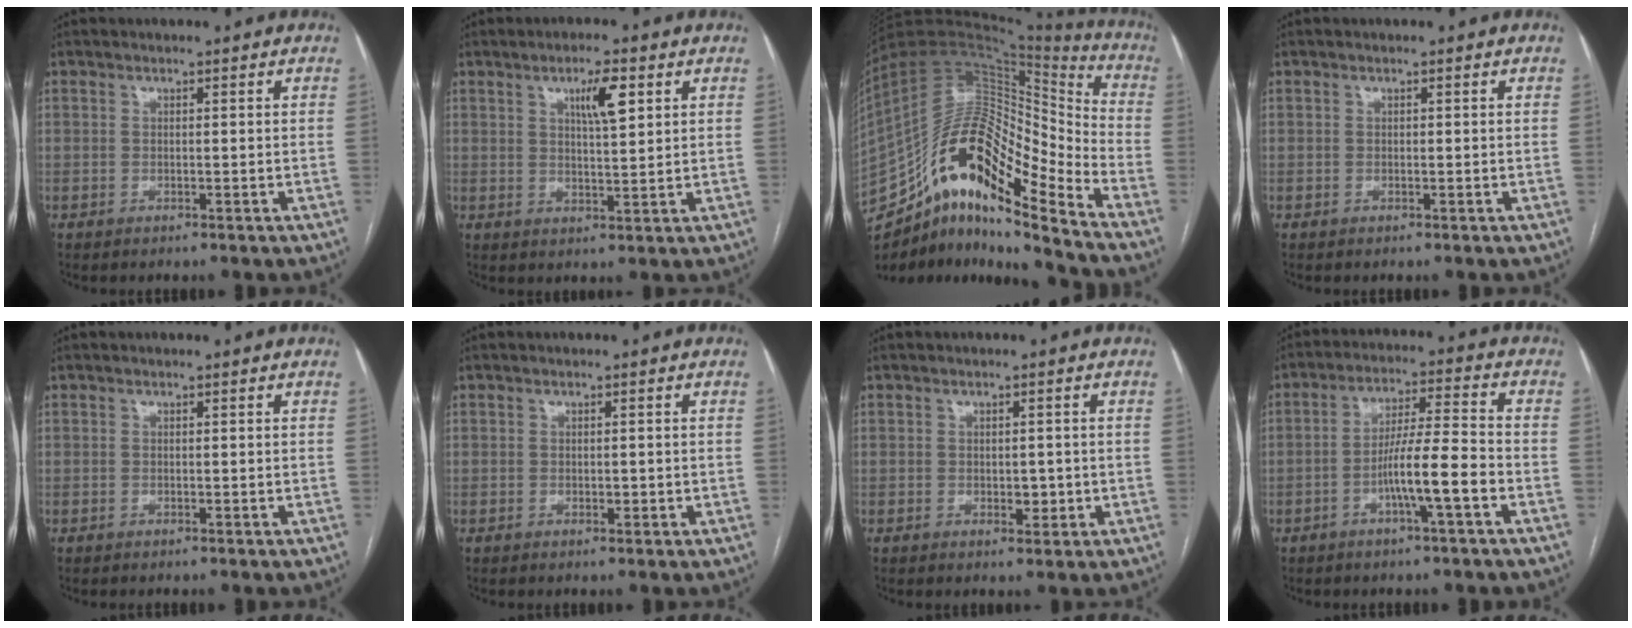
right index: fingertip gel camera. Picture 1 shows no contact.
{"total": 5.3, "force": [2.5, 0.9, 4.7], "torque": [-0.080, 0.002, 0.042]}
{"total": 22.6, "force": [-14.2, 5.7, 16.6], "torque": [-0.318, 0.039, -0.246]}
{"total": 0.0}
{"total": 0.0}
{"total": 1.0, "force": [-0.1, 0.6, 0.8], "torque": [-0.010, -0.001, -0.001]}
{"total": 2.2, "force": [-0.3, 1.4, 1.8], "torque": [-0.022, 0.000, 0.000]}
{"total": 8.5, "force": [-3.3, 0.1, 7.8], "torque": [-0.141, 0.010, -0.058]}